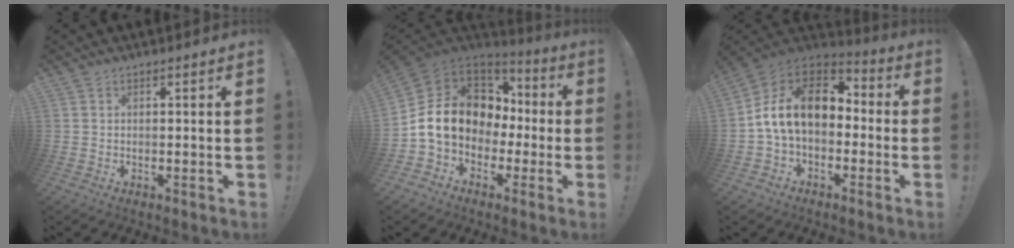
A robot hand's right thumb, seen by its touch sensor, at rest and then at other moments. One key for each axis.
{"total": 16.3, "fx": 0.7, "fy": 12.8, "fz": 10.0, "tx": -0.171, "ty": 0.008, "tz": 0.035}
{"total": 16.7, "fx": 2.2, "fy": 11.2, "fz": 12.1, "tx": -0.198, "ty": 0.012, "tz": 0.048}